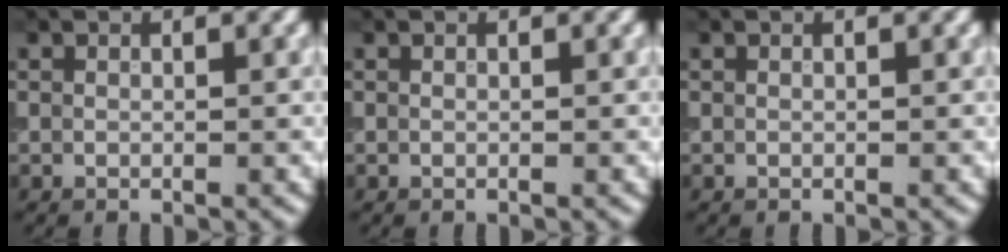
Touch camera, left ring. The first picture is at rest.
{"total": 0.0}
{"total": 0.0}